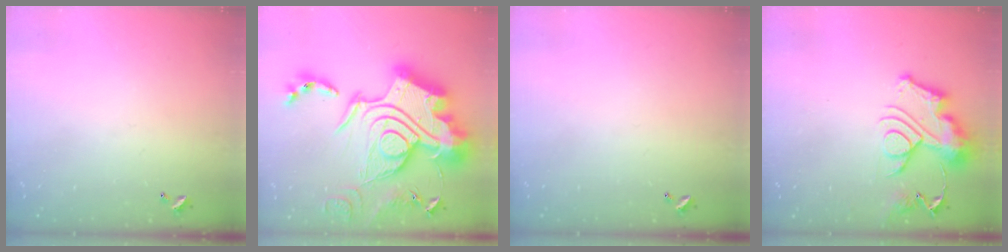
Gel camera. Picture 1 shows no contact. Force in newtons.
{"total": 0.6, "press": 0.6, "slide": 0.0}
{"total": 0.0}
{"total": 13.4, "press": 13.4, "slide": 1.4}